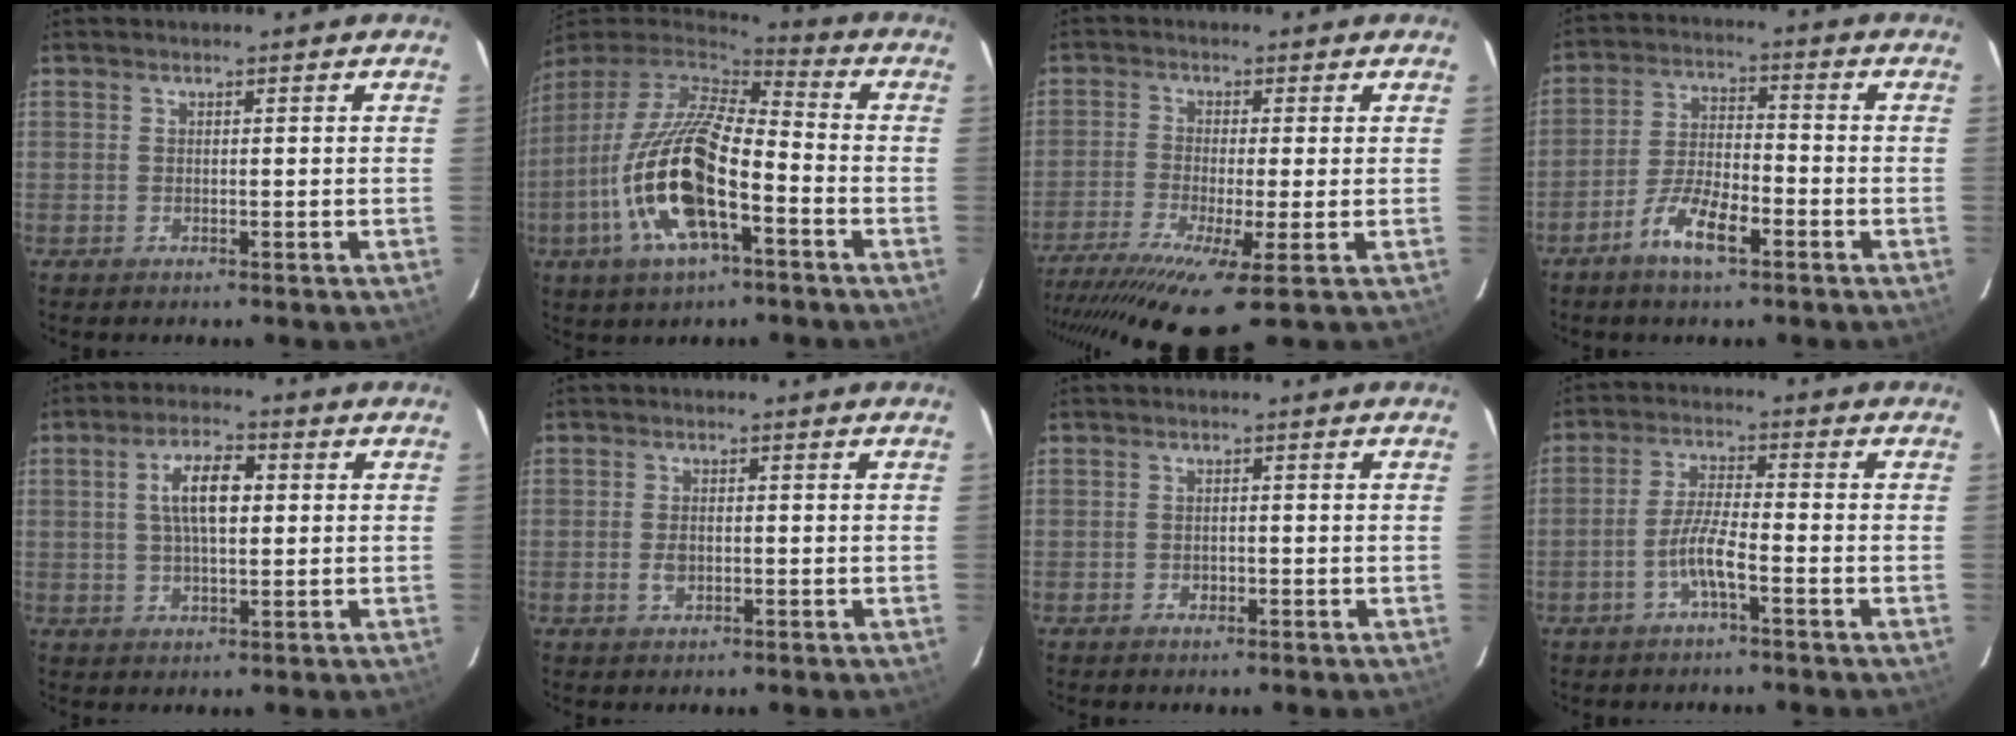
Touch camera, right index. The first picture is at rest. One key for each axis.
{"total": 20.1, "fx": -7.4, "fy": 7.2, "fz": 17.3, "tx": -0.348, "ty": -0.027, "tz": -0.146}
{"total": 14.7, "fx": -8.0, "fy": 2.2, "fz": 12.2, "tx": -0.250, "ty": -0.064, "tz": -0.141}
{"total": 8.3, "fx": -5.0, "fy": 2.4, "fz": 6.1, "tx": -0.131, "ty": 0.001, "tz": -0.094}
{"total": 7.7, "fx": 1.4, "fy": 3.1, "fz": 6.8, "tx": -0.127, "ty": 0.011, "tz": 0.026}
{"total": 2.6, "fx": -0.7, "fy": 1.6, "fz": 1.9, "tx": -0.037, "ty": 0.001, "tz": -0.012}
{"total": 1.4, "fx": -0.7, "fy": 1.0, "fz": 0.6, "tx": -0.012, "ty": -0.001, "tz": -0.010}
{"total": 5.3, "fx": -2.8, "fy": 0.5, "fz": 4.5, "tx": -0.096, "ty": 0.007, "tz": -0.053}